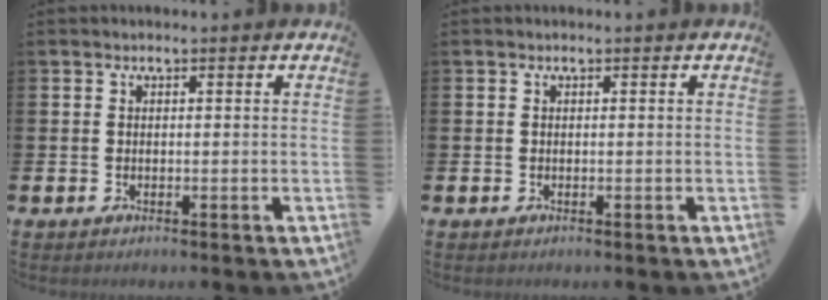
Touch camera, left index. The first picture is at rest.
{"total": 0.0}